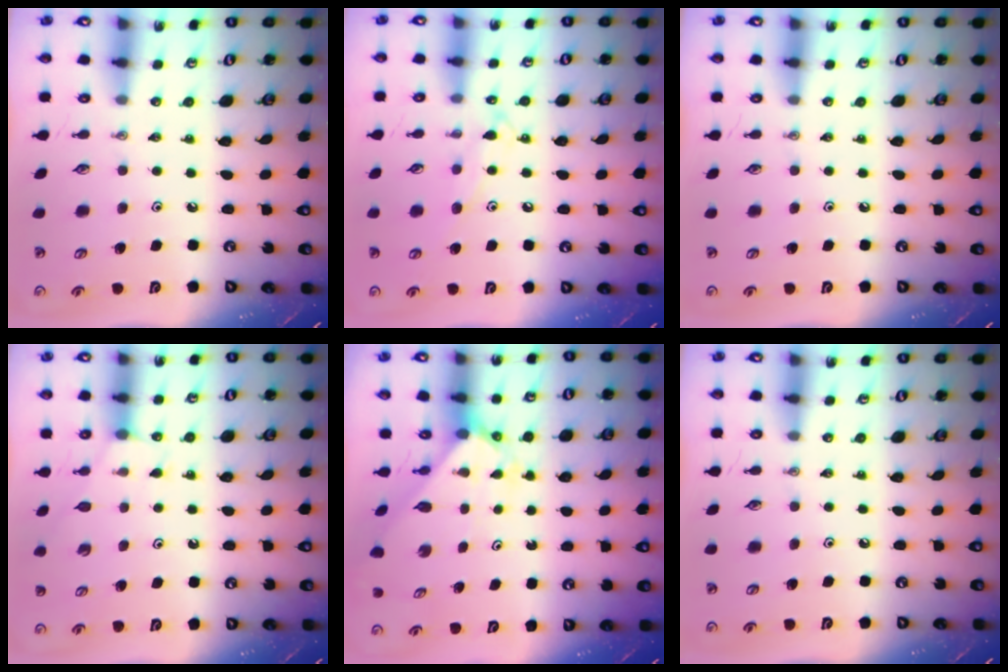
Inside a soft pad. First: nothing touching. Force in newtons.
{"total": 9.3, "press": 9.3, "slide": 0.7}
{"total": 0.0}
{"total": 4.3, "press": 4.3, "slide": 0.4}
{"total": 2.3, "press": 2.3, "slide": 0.2}
{"total": 0.0}